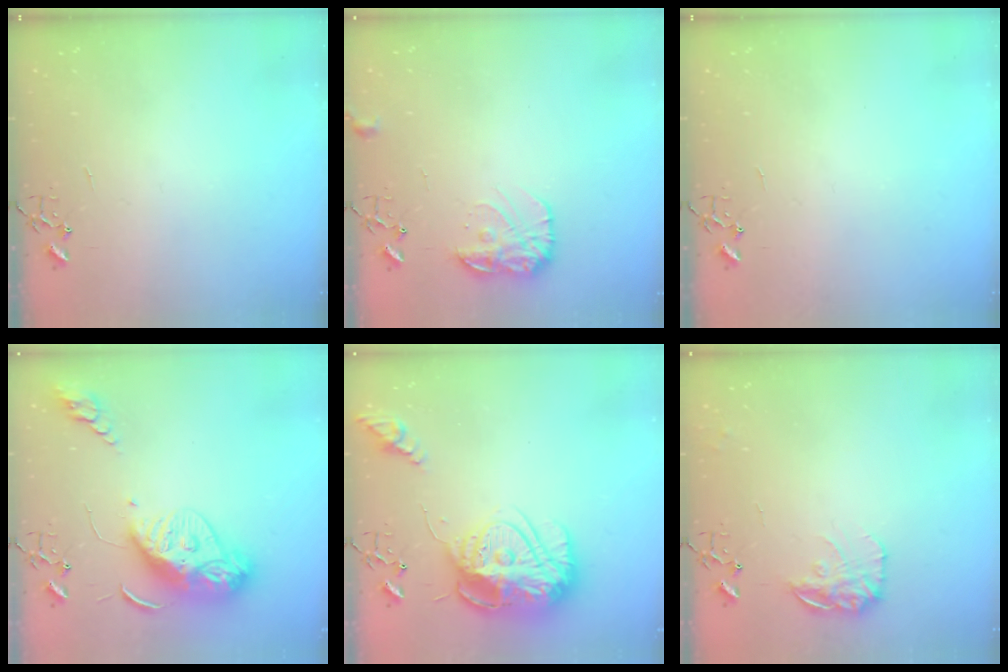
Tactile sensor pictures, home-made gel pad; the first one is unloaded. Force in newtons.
{"total": 11.9, "press": 11.9, "slide": 0.4}
{"total": 0.0}
{"total": 14.4, "press": 14.4, "slide": 1.3}
{"total": 24.2, "press": 24.1, "slide": 2.0}
{"total": 12.9, "press": 12.8, "slide": 0.6}